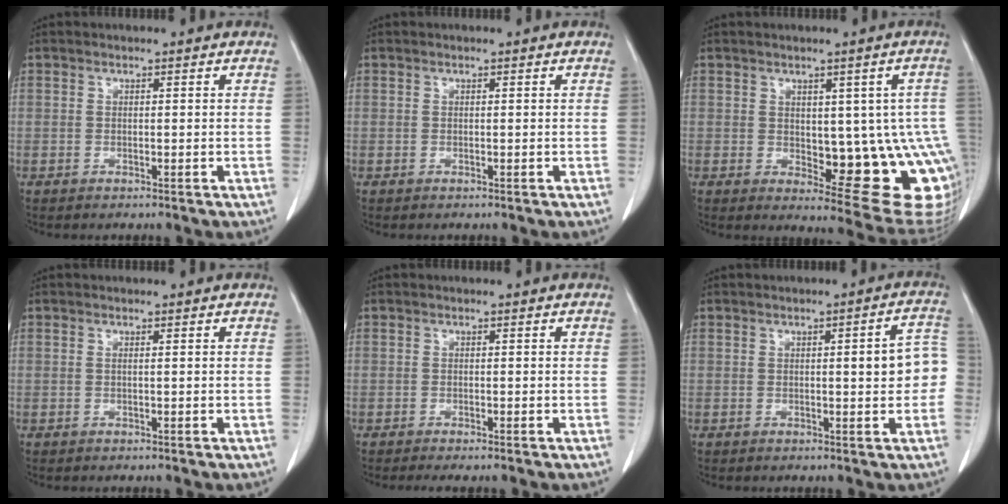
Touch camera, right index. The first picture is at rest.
{"total": 0.0}
{"total": 14.2, "force": [-1.7, 5.5, 13.0], "torque": [-0.104, 0.006, -0.002]}
{"total": 0.0}
{"total": 1.9, "force": [-1.6, -0.1, 1.0], "torque": [-0.015, -0.006, -0.025]}
{"total": 5.9, "force": [-0.2, 1.2, 5.8], "torque": [-0.065, 0.018, -0.005]}